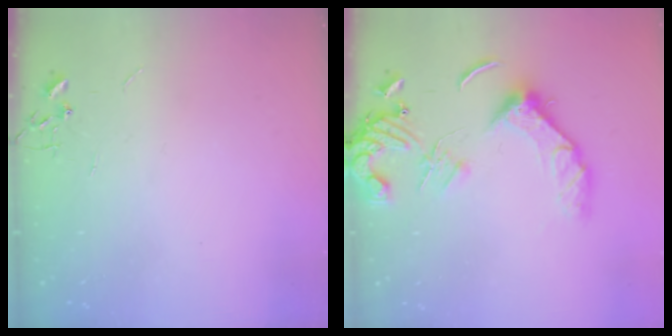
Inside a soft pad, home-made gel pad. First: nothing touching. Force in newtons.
{"total": 15.8, "press": 15.7, "slide": 2.2}